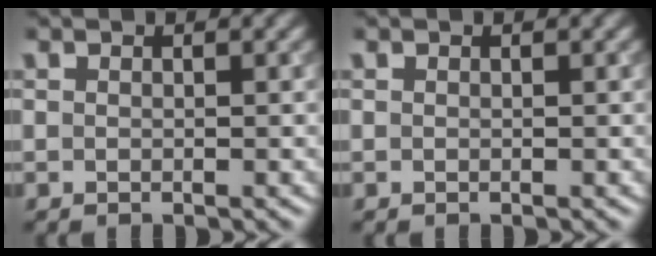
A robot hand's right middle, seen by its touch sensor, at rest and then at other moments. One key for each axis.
{"total": 0.0}